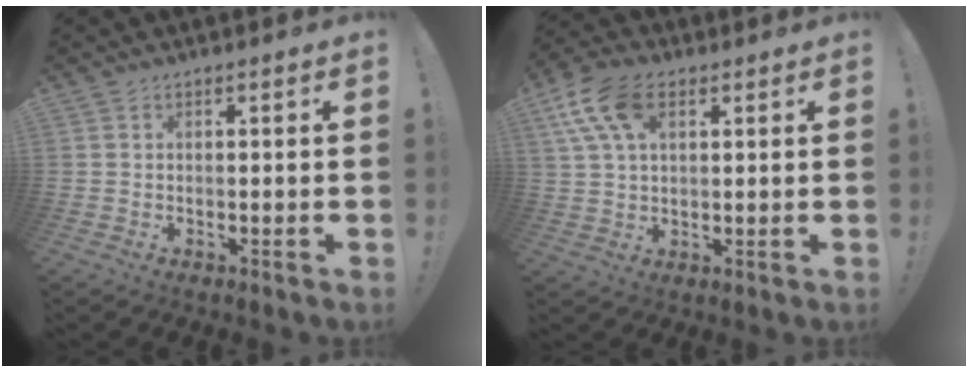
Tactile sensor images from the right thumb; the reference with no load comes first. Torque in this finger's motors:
{"motor_torque": [-0.04, 0.36, 0.16, -0.03, 0.17]}